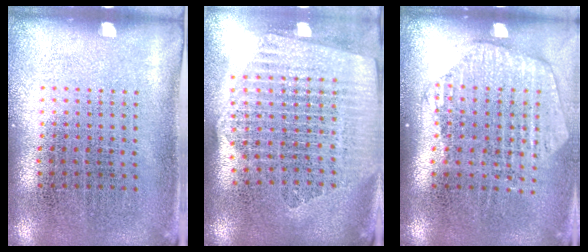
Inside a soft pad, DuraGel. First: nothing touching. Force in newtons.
{"total": 2.4, "press": 2.2, "slide": 1.1}
{"total": 1.8, "press": 1.7, "slide": 0.6}